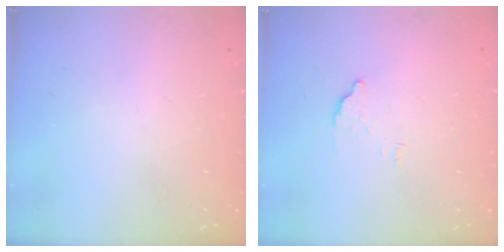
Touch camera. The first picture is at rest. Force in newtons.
{"total": 3.9, "press": 3.8, "slide": 0.3}